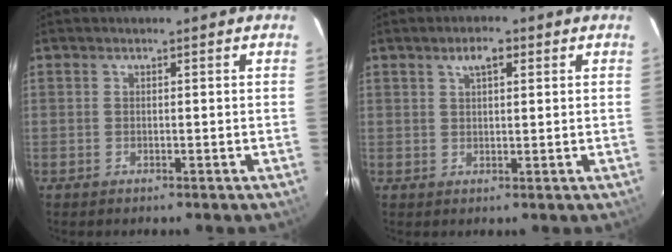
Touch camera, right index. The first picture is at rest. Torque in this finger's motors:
{"motor_torque": [0.15, 0.00, 0.13, 0.04]}